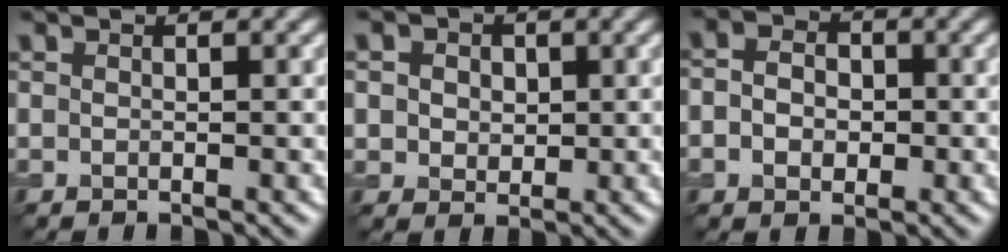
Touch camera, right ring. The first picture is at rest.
{"total": 4.2, "force": [1.4, 3.4, 2.0], "torque": [-0.033, 0.014, 0.007]}
{"total": 3.4, "force": [-0.2, 2.7, 2.0], "torque": [-0.032, 0.002, -0.012]}